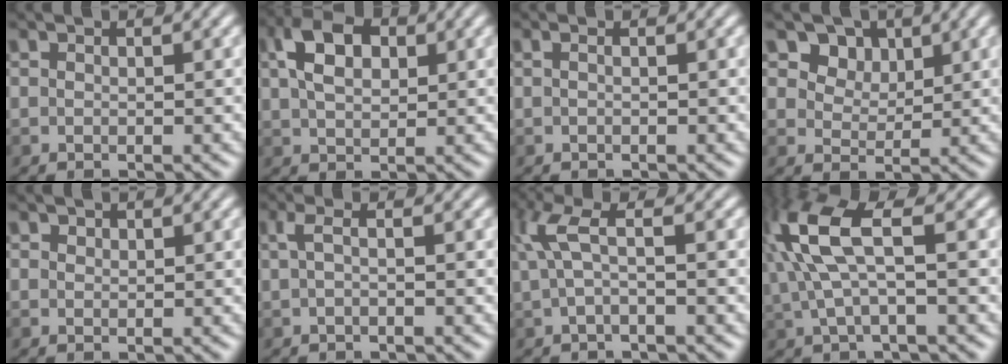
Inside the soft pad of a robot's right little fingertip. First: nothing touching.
{"total": 5.0, "force": [1.7, 3.1, 3.5], "torque": [-0.075, 0.013, 0.029]}
{"total": 0.0}
{"total": 9.1, "force": [5.4, 6.1, 4.1], "torque": [-0.088, 0.007, 0.091]}
{"total": 0.6, "force": [0.5, 0.3, 0.2], "torque": [-0.003, 0.002, 0.006]}
{"total": 0.9, "force": [-0.1, 0.0, 0.9], "torque": [-0.023, 0.005, 0.002]}
{"total": 2.8, "force": [0.5, 0.4, 2.7], "torque": [-0.069, 0.012, 0.011]}
{"total": 6.1, "force": [1.4, 1.9, 5.6], "torque": [-0.139, 0.018, 0.029]}